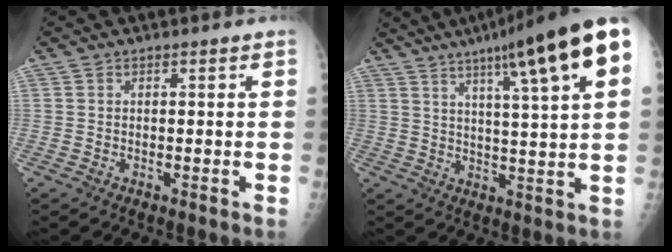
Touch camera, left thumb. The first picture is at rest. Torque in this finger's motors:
{"motor_torque": [0.54, 0.70, 2.07, -0.70, 0.20]}